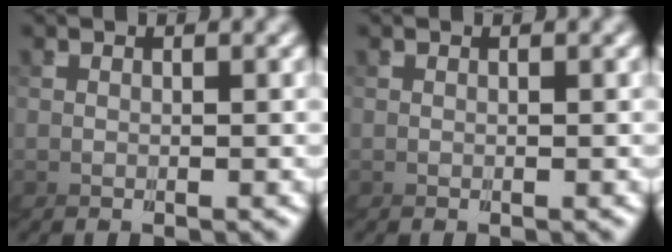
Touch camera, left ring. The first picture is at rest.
{"total": 0.0}